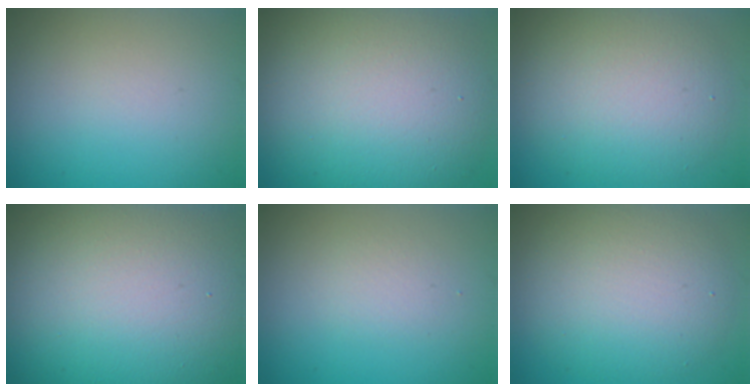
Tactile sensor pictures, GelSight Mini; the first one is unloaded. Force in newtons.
{"total": 12.5, "press": 12.4, "slide": 0.9}
{"total": 6.7, "press": 6.7, "slide": 0.6}
{"total": 19.2, "press": 19.2, "slide": 1.3}
{"total": 1.3, "press": 1.3, "slide": 0.1}
{"total": 7.1, "press": 7.0, "slide": 0.7}